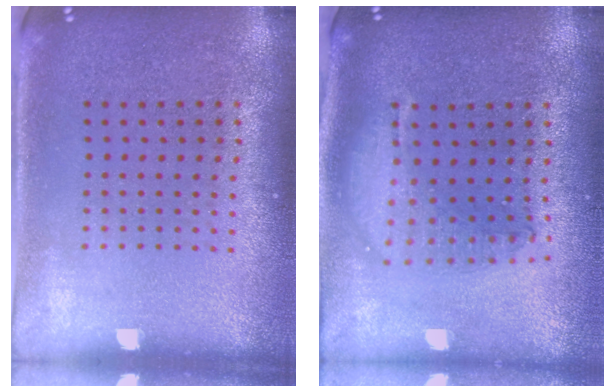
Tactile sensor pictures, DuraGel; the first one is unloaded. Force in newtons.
{"total": 1.8, "press": 1.6, "slide": 1.0}